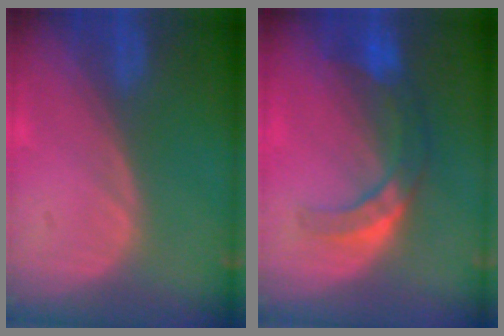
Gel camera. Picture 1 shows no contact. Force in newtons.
{"total": 7.3, "press": 6.3, "slide": 3.6}